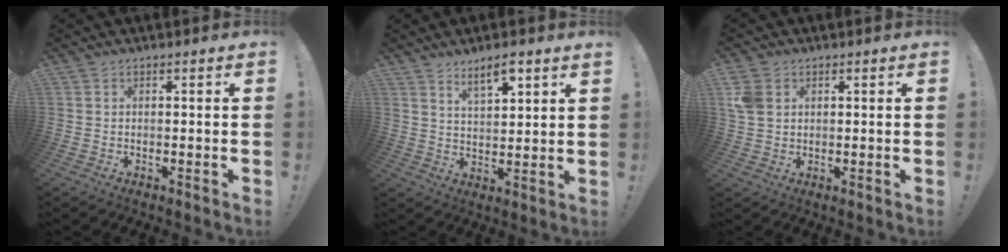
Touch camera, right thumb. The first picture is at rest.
{"total": 6.6, "force": [5.0, 1.7, 4.0], "torque": [-0.060, -0.028, 0.085]}
{"total": 5.8, "force": [2.0, 4.3, 3.4], "torque": [-0.063, 0.004, 0.041]}